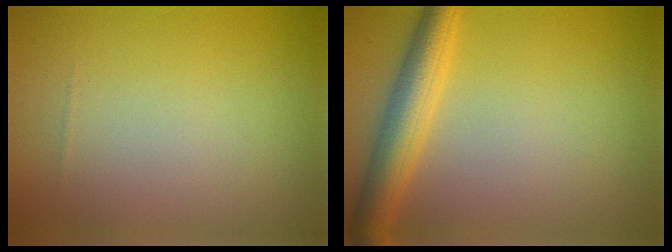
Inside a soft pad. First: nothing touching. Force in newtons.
{"total": 4.6, "press": 4.6, "slide": 0.1}